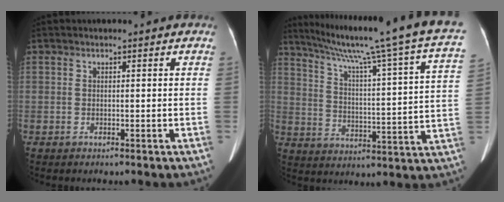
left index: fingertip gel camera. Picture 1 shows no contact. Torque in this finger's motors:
{"motor_torque": [0.74, -1.40, 0.01, 0.07]}